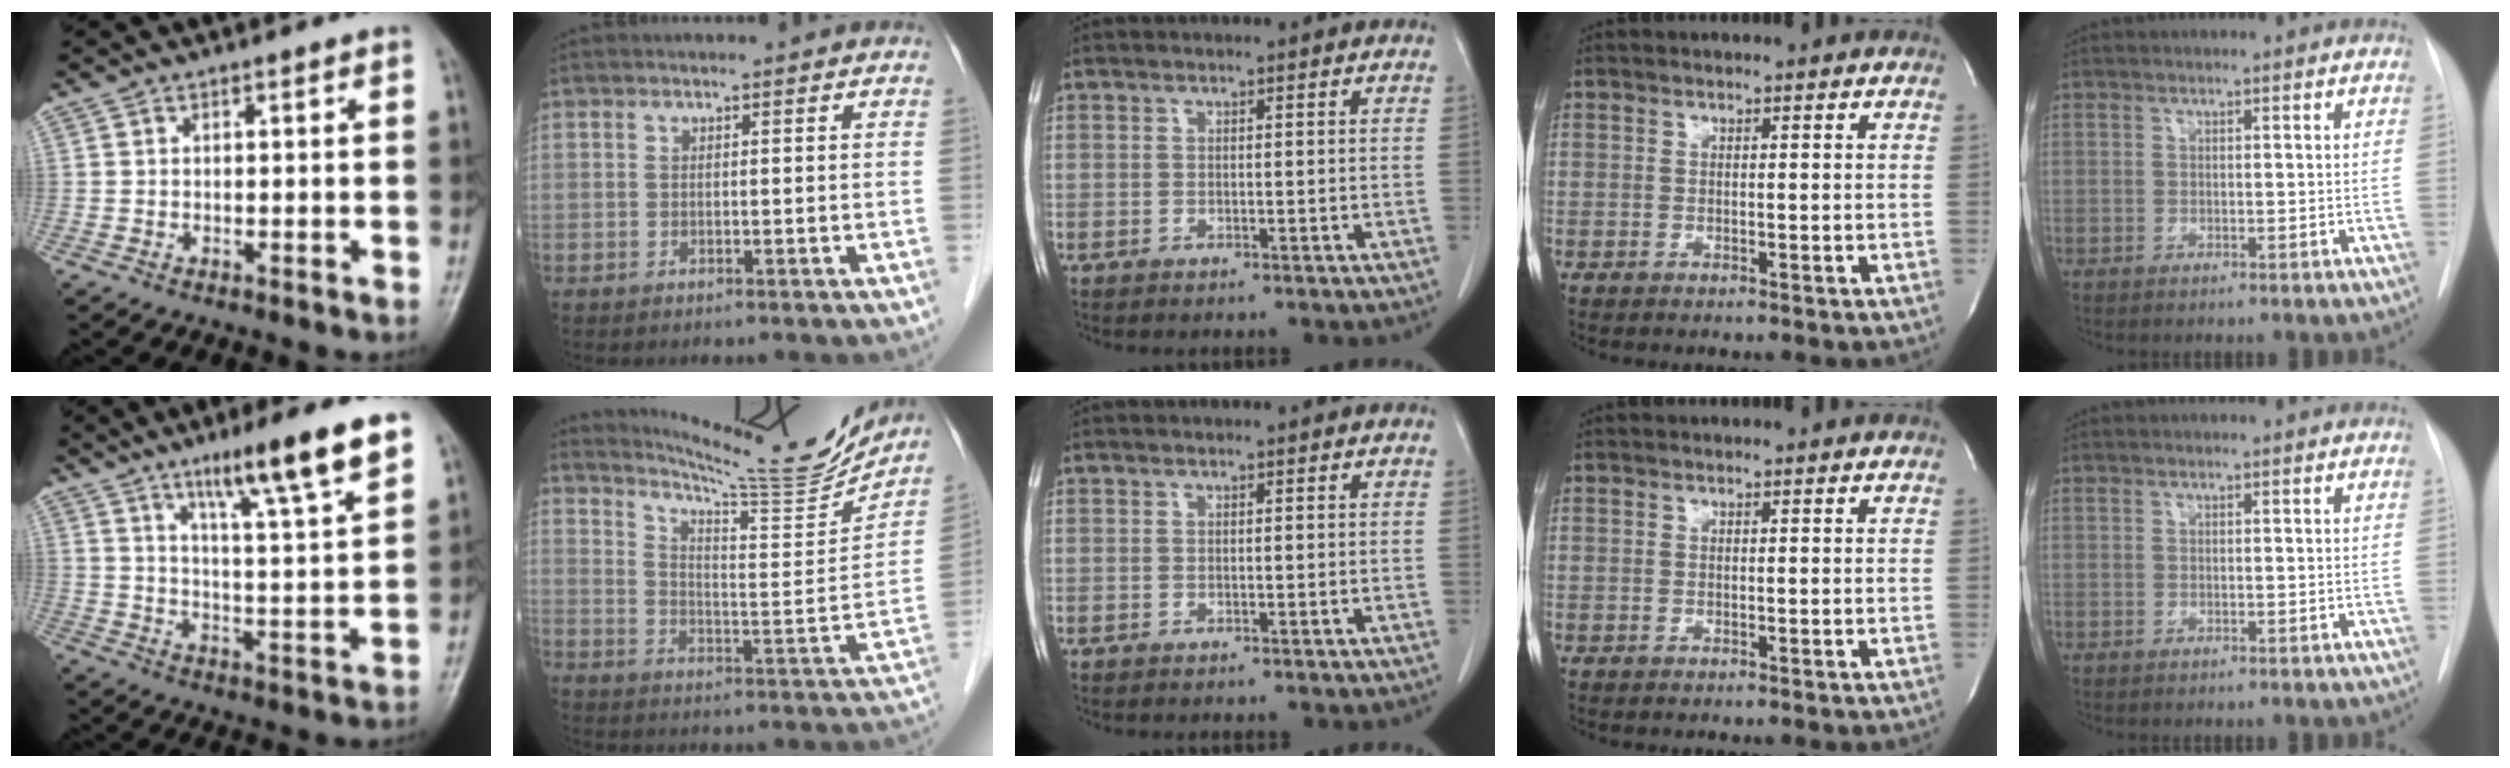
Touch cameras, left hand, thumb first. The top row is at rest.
{"thumb": {"total": 14.5, "force": [9.3, 1.1, 11.0], "torque": [-0.167, -0.047, 0.149]}, "index": {"total": 17.2, "force": [16.5, -0.1, 4.9], "torque": [-0.090, -0.056, 0.236]}}